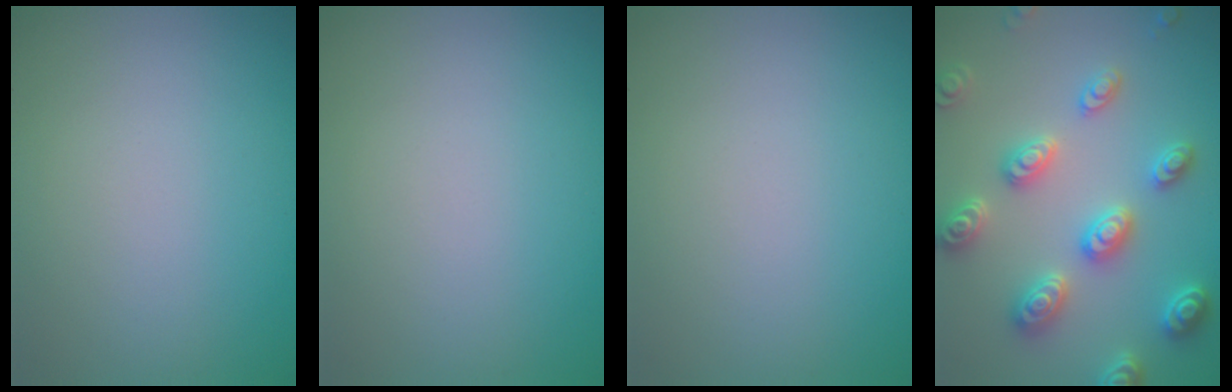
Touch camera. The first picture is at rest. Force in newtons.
{"total": 0.0}
{"total": 0.0}
{"total": 5.0, "press": 4.8, "slide": 1.1}